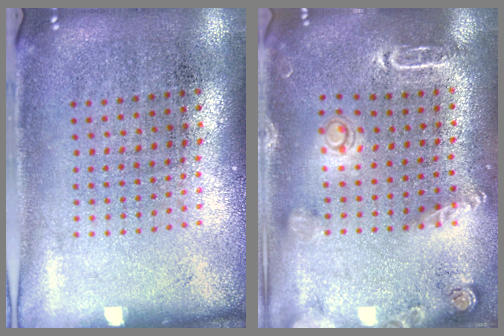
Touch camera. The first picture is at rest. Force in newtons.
{"total": 1.8, "press": 1.8, "slide": 0.4}